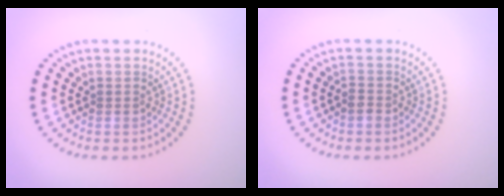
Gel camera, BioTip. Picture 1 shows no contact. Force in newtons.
{"total": 0.9, "press": 0.8, "slide": 0.4}